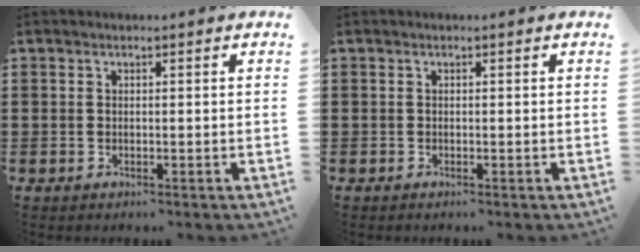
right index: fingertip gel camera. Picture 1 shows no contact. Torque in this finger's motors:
{"motor_torque": [-0.10, 0.17, 0.03, -0.01]}